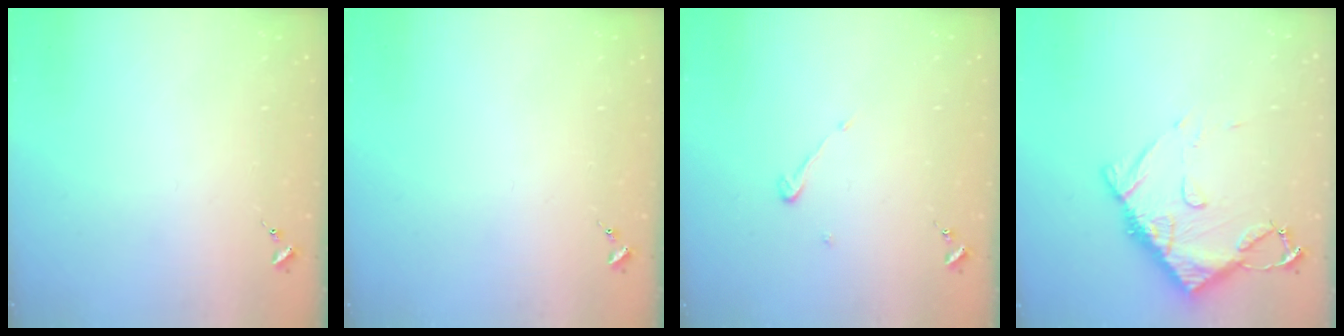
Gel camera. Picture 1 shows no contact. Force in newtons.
{"total": 0.0}
{"total": 3.9, "press": 3.9, "slide": 0.3}
{"total": 11.5, "press": 11.5, "slide": 1.1}